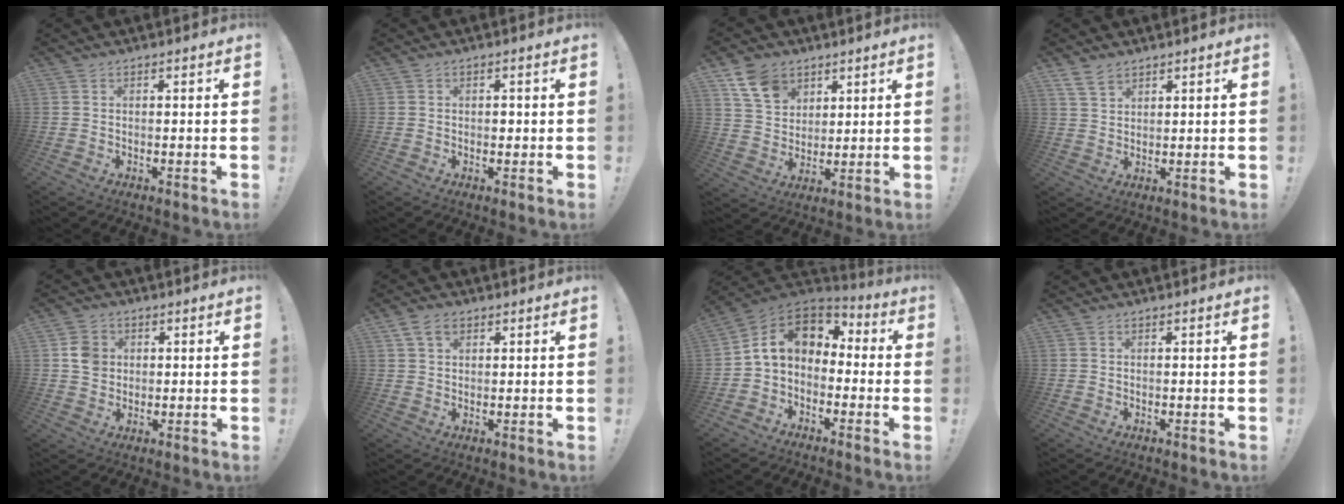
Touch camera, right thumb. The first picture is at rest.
{"total": 0.7, "force": [-0.3, 0.6, 0.4], "torque": [0.002, 0.000, -0.008]}
{"total": 11.1, "force": [6.5, 7.8, 4.4], "torque": [-0.077, -0.027, 0.129]}
{"total": 4.8, "force": [3.5, 2.5, 1.9], "torque": [-0.039, -0.013, 0.069]}
{"total": 6.0, "force": [1.0, 5.5, 2.4], "torque": [-0.030, 0.007, 0.020]}
{"total": 5.1, "force": [2.5, 3.3, 2.9], "torque": [-0.055, 0.000, 0.049]}
{"total": 10.1, "force": [1.4, 6.8, 7.4], "torque": [-0.125, 0.009, 0.026]}
{"total": 0.0}